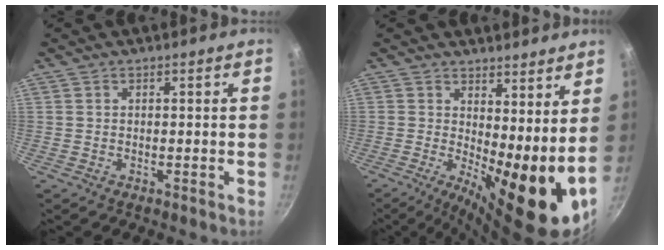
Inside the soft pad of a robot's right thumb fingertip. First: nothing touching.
{"total": 12.9, "force": [1.2, 4.4, 12.0], "torque": [-0.159, -0.014, 0.023]}